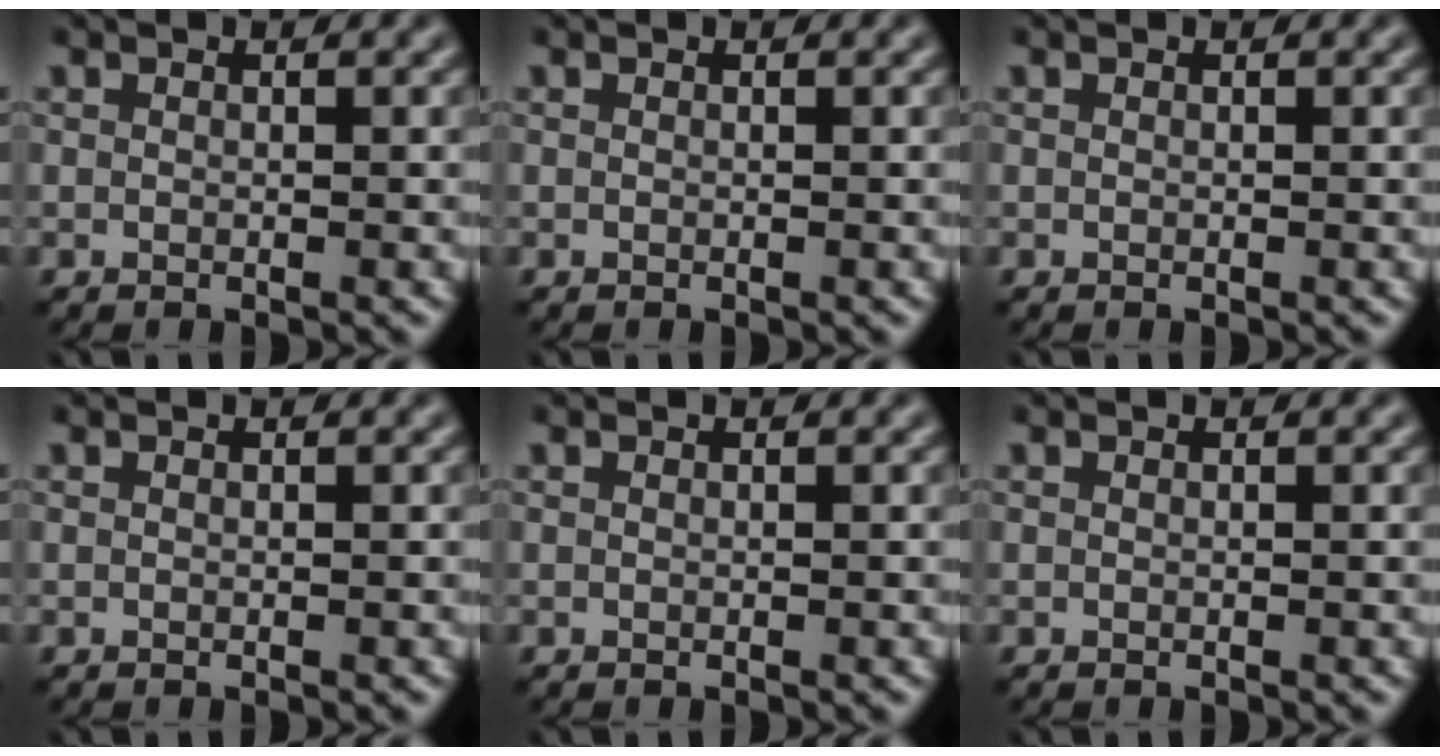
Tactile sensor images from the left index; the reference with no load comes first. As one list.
[{"total": 0.0}, {"total": 0.0}, {"total": 0.0}, {"total": 0.0}, {"total": 0.0}]